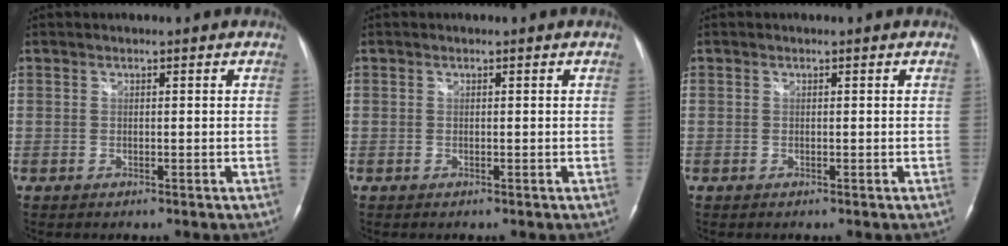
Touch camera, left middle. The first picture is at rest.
{"total": 0.0}
{"total": 0.0}